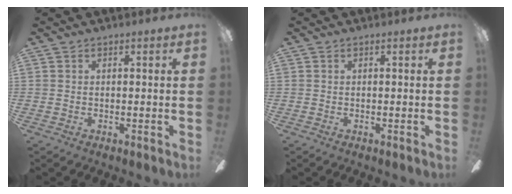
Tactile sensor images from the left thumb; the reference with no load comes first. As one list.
[{"total": 0.0}]